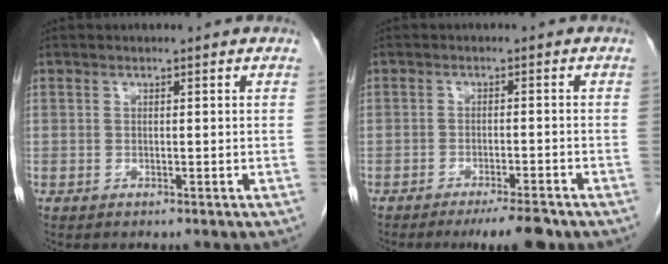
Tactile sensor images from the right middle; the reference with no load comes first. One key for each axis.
{"total": 5.1, "fx": -4.0, "fy": 0.4, "fz": 3.2, "tx": -0.042, "ty": -0.009, "tz": -0.060}